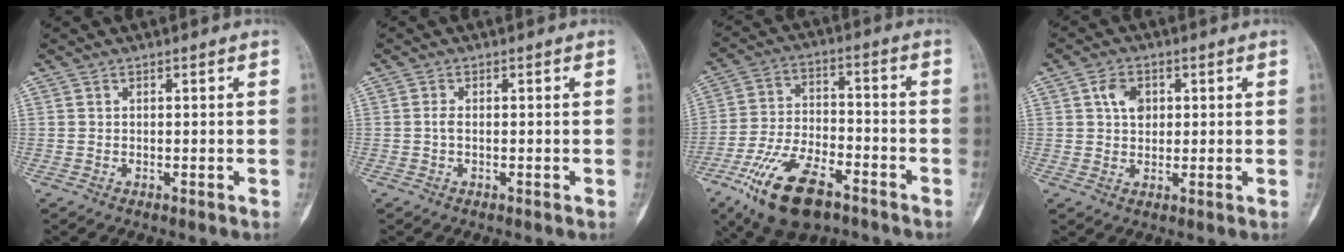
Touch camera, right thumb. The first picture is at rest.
{"total": 1.2, "force": [-0.1, 0.5, 1.1], "torque": [-0.021, 0.000, -0.006]}
{"total": 16.5, "force": [-9.6, 7.6, 11.1], "torque": [-0.204, 0.039, -0.167]}
{"total": 4.8, "force": [1.4, 3.7, 2.8], "torque": [-0.034, -0.001, 0.021]}